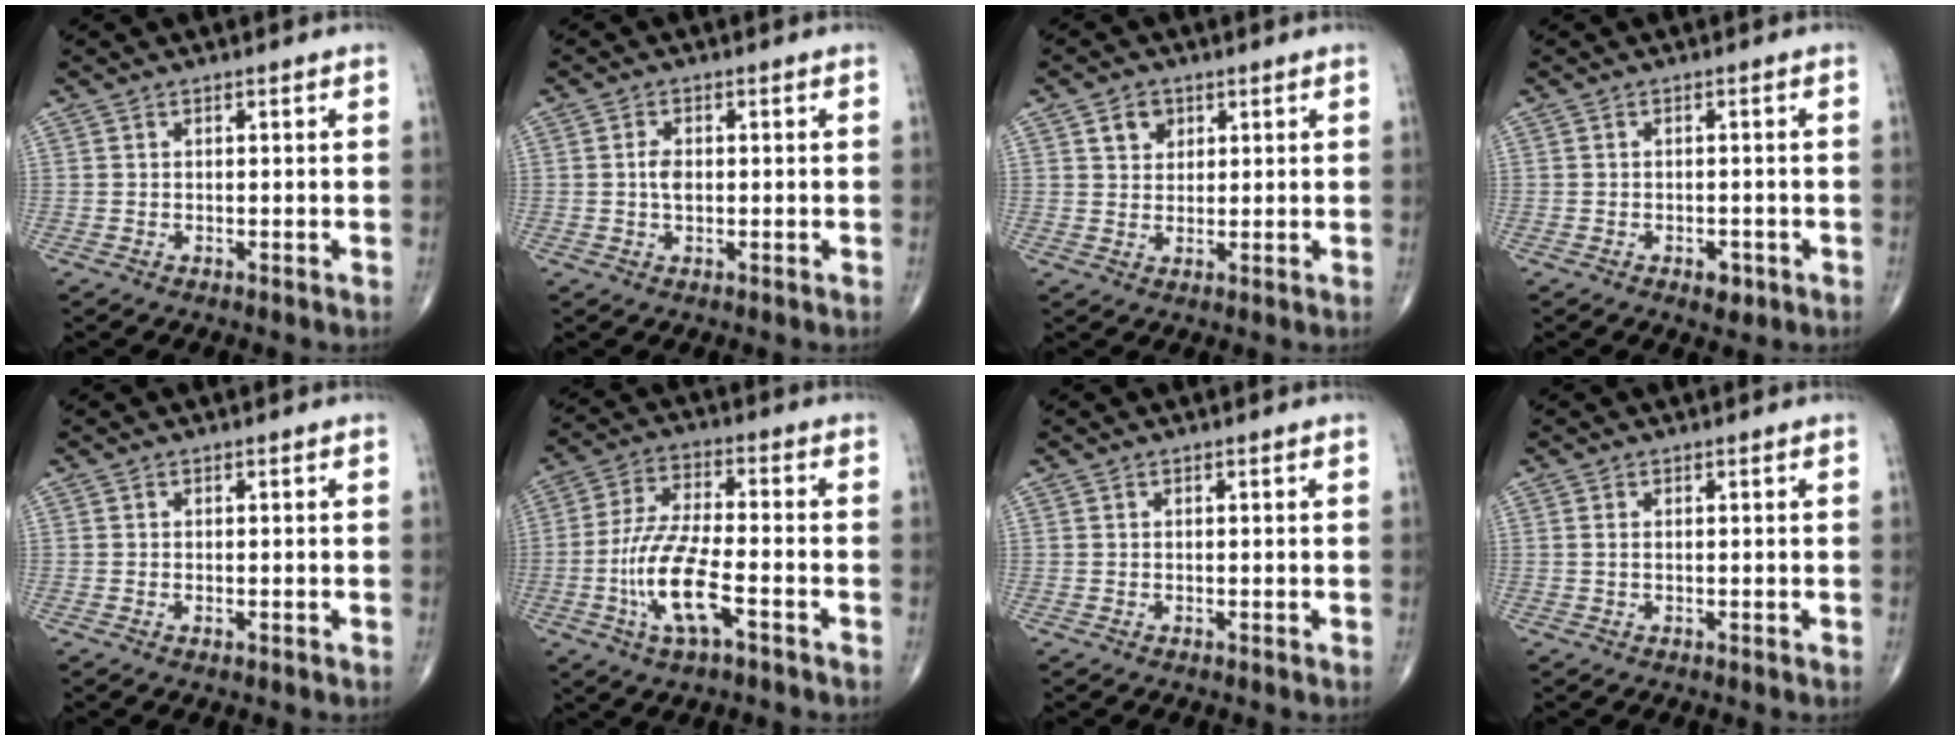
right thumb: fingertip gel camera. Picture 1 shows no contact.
{"total": 2.7, "force": [0.0, 1.6, 2.1], "torque": [-0.038, 0.003, -0.001]}
{"total": 4.0, "force": [1.9, 3.1, 1.6], "torque": [-0.007, -0.009, 0.032]}
{"total": 2.6, "force": [-1.3, 1.6, 1.6], "torque": [-0.013, 0.002, -0.013]}
{"total": 0.6, "force": [-0.2, 0.3, 0.5], "torque": [-0.010, -0.001, -0.004]}
{"total": 12.7, "force": [-4.4, 4.2, 11.1], "torque": [-0.234, 0.023, -0.083]}
{"total": 0.0}
{"total": 0.5, "force": [0.1, 0.2, 0.5], "torque": [-0.017, 0.001, 0.004]}